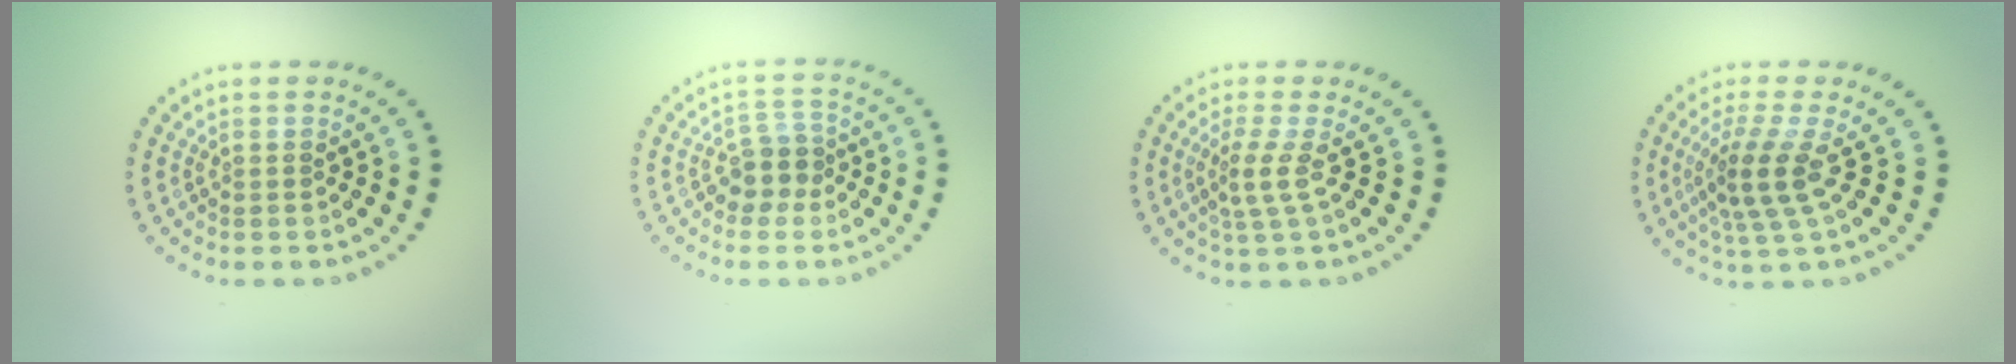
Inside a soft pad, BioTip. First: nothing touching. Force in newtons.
{"total": 2.6, "press": 2.3, "slide": 1.3}
{"total": 2.2, "press": 1.4, "slide": 1.7}
{"total": 3.9, "press": 2.9, "slide": 2.7}